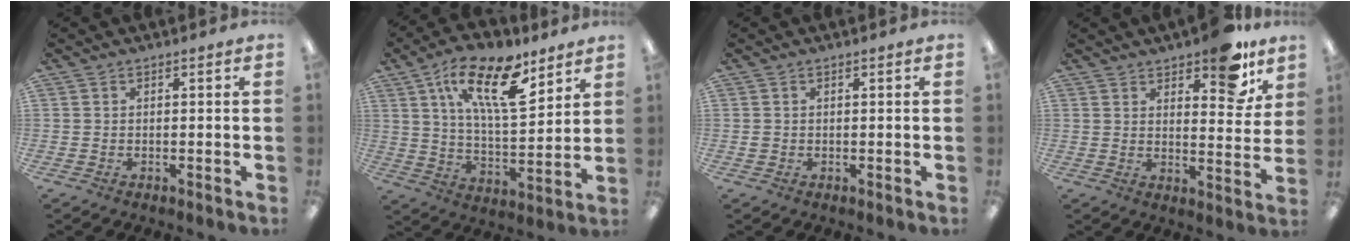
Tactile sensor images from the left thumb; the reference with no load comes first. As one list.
[{"total": 20.2, "force": [11.5, 8.4, 14.3], "torque": [-0.236, -0.049, 0.192]}, {"total": 0.9, "force": [0.3, 0.8, 0.3], "torque": [-0.007, 0.006, 0.003]}, {"total": 11.4, "force": [8.4, 4.5, 6.3], "torque": [-0.068, -0.053, 0.142]}]